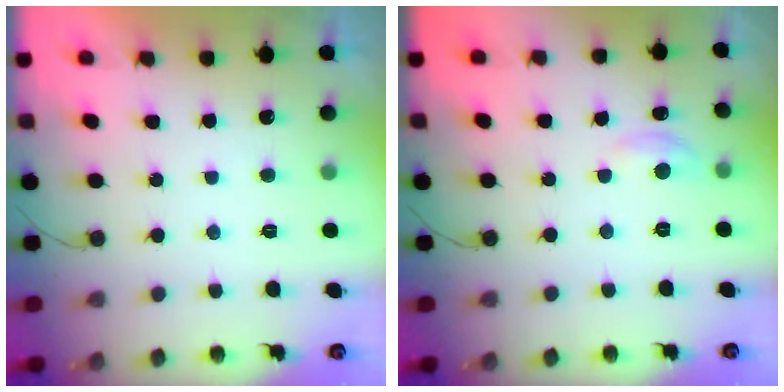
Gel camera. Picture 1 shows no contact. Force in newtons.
{"total": 3.8, "press": 3.7, "slide": 0.5}